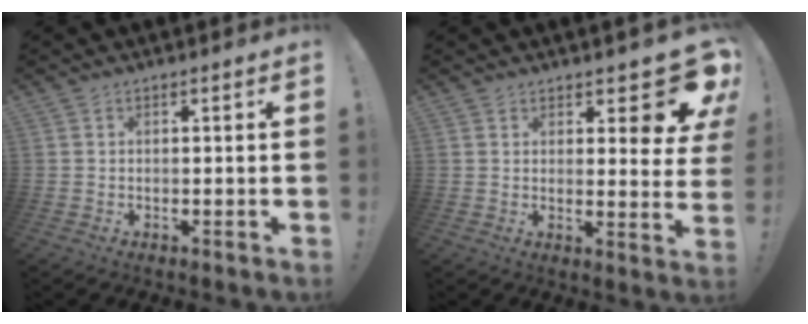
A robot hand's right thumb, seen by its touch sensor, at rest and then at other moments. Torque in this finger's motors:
{"motor_torque": [1.29, 1.70, 0.42, 0.59, 0.02]}